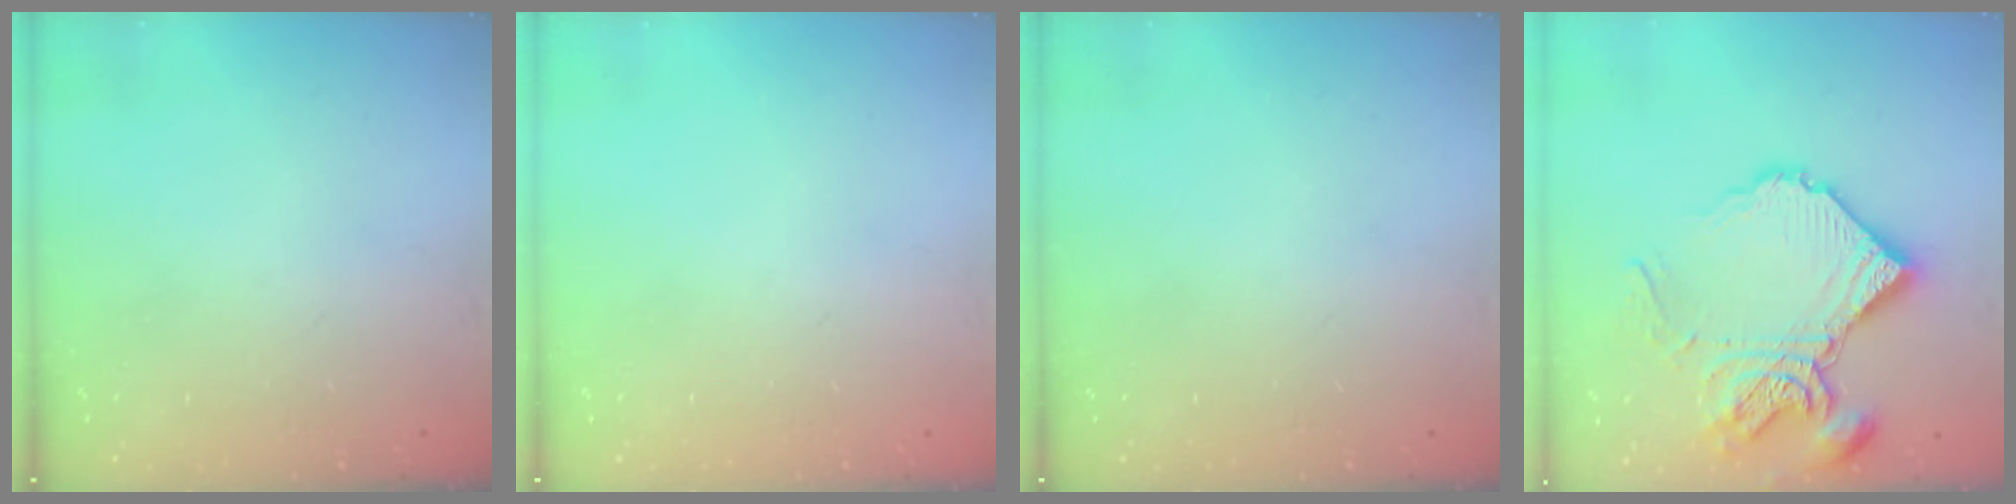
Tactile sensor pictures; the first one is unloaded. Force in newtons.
{"total": 0.0}
{"total": 0.0}
{"total": 18.2, "press": 18.0, "slide": 2.2}